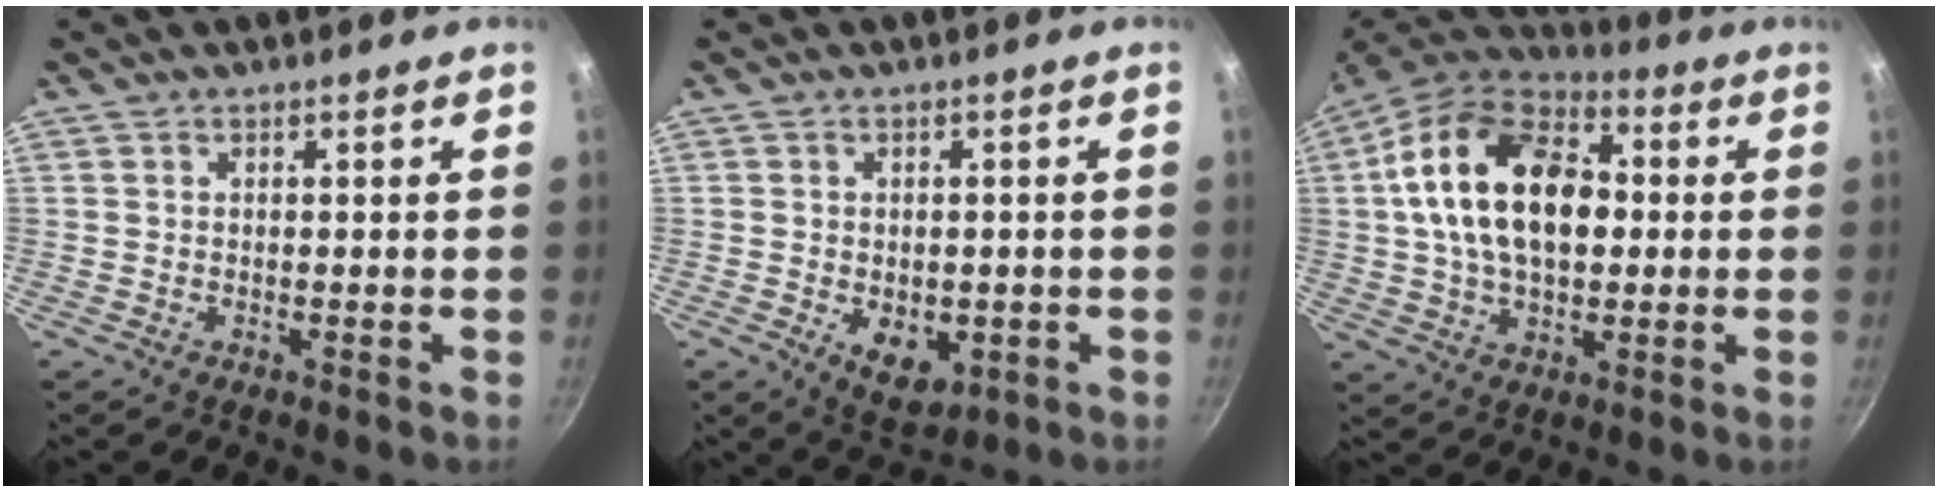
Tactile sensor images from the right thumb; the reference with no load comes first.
{"total": 7.2, "force": [-1.7, 4.6, 5.2], "torque": [-0.055, -0.006, -0.011]}
{"total": 21.4, "force": [2.3, 13.5, 16.5], "torque": [-0.261, 0.024, 0.025]}